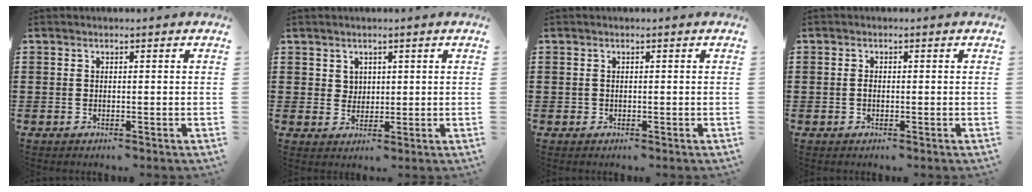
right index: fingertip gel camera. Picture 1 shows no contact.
{"total": 2.1, "force": [1.3, 1.6, 0.3], "torque": [-0.011, 0.006, 0.025]}
{"total": 0.5, "force": [-0.1, 0.5, 0.0], "torque": [0.000, 0.005, -0.003]}
{"total": 0.8, "force": [-0.2, 0.5, 0.6], "torque": [-0.015, -0.001, -0.004]}